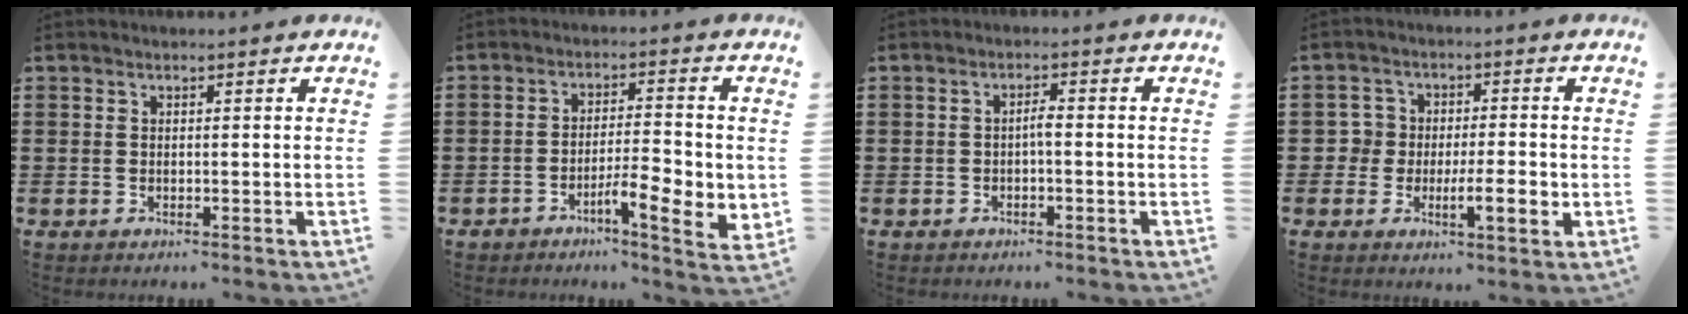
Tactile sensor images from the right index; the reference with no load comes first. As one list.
[{"total": 6.2, "force": [-2.8, 1.6, 5.3], "torque": [-0.081, -0.004, -0.048]}, {"total": 1.7, "force": [-0.5, 0.2, 1.6], "torque": [-0.031, 0.002, -0.010]}, {"total": 5.9, "force": [-1.4, 3.7, 4.4], "torque": [-0.089, 0.010, -0.026]}]